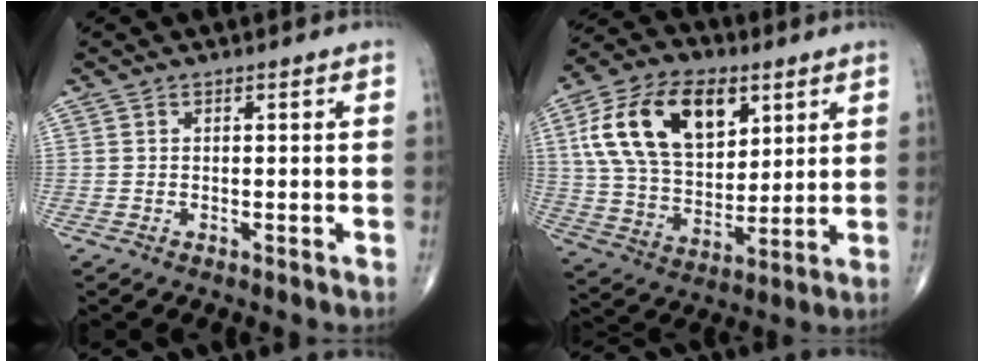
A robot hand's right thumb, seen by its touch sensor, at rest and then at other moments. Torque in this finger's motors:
{"motor_torque": [0.27, 1.40, 1.28, 0.52, 0.32]}